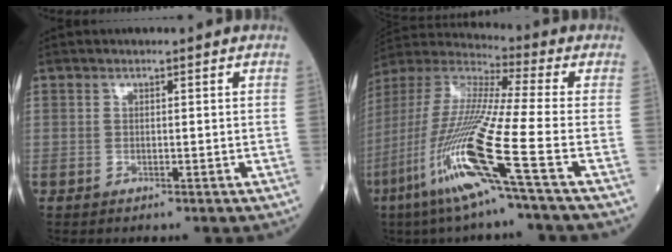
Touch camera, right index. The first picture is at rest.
{"total": 18.9, "force": [-8.1, -1.2, 17.1], "torque": [-0.377, -0.042, -0.169]}